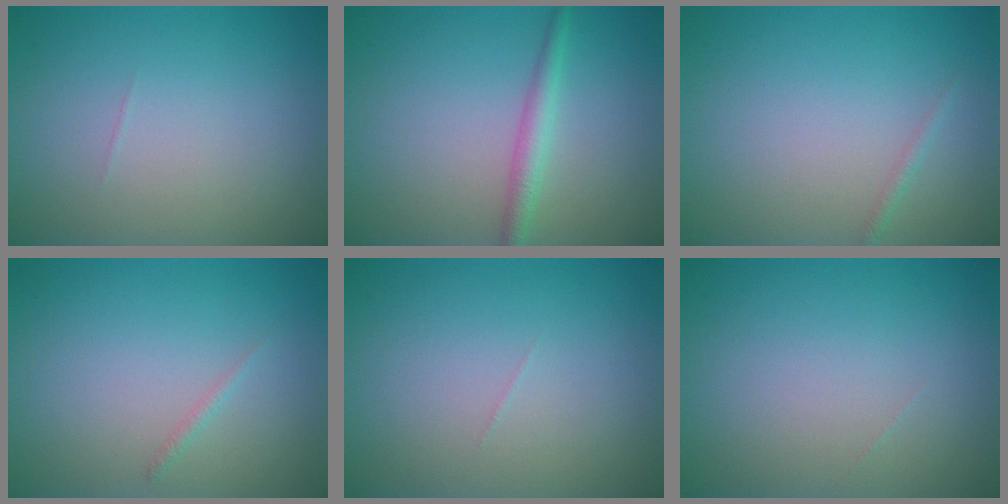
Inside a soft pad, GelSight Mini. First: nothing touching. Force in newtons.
{"total": 2.1, "press": 2.1, "slide": 0.0}
{"total": 0.7, "press": 0.7, "slide": 0.0}
{"total": 0.5, "press": 0.5, "slide": 0.0}
{"total": 0.0}
{"total": 0.0}